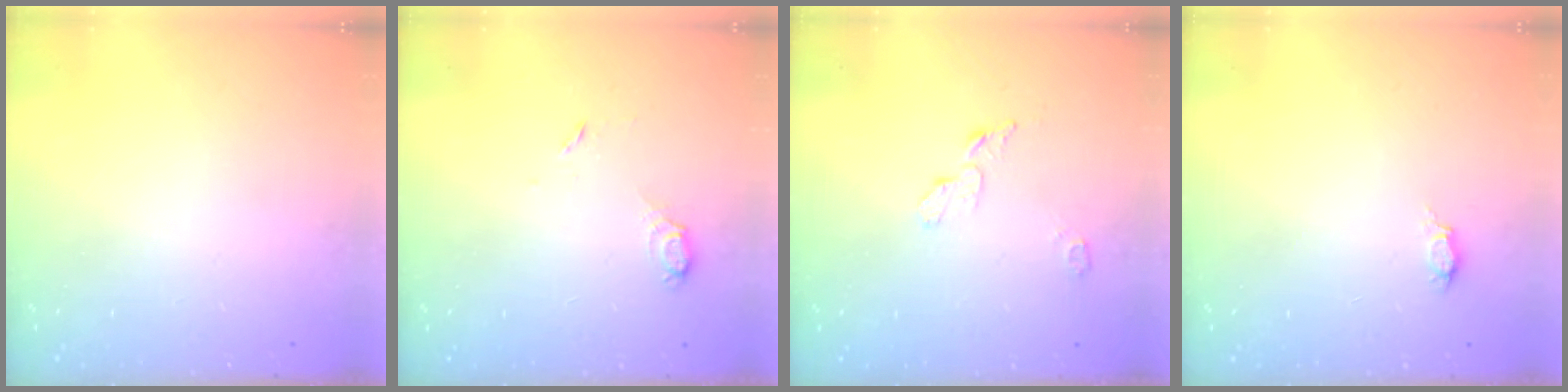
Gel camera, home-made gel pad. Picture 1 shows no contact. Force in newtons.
{"total": 5.4, "press": 5.3, "slide": 0.5}
{"total": 4.6, "press": 4.6, "slide": 0.5}
{"total": 4.2, "press": 4.1, "slide": 0.6}